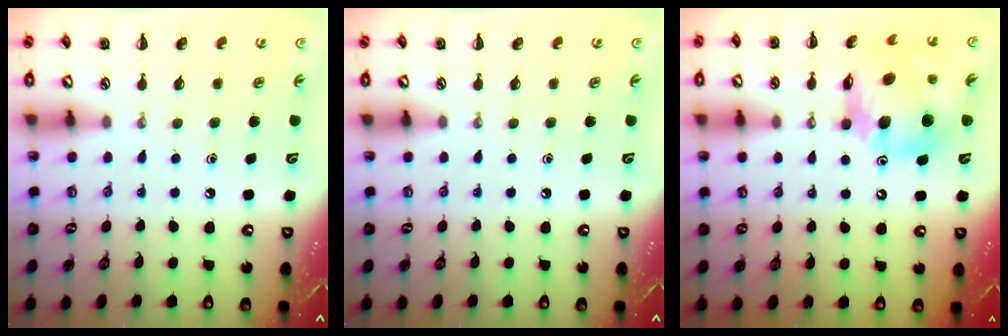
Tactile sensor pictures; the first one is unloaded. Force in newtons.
{"total": 0.0}
{"total": 14.4, "press": 13.8, "slide": 4.1}